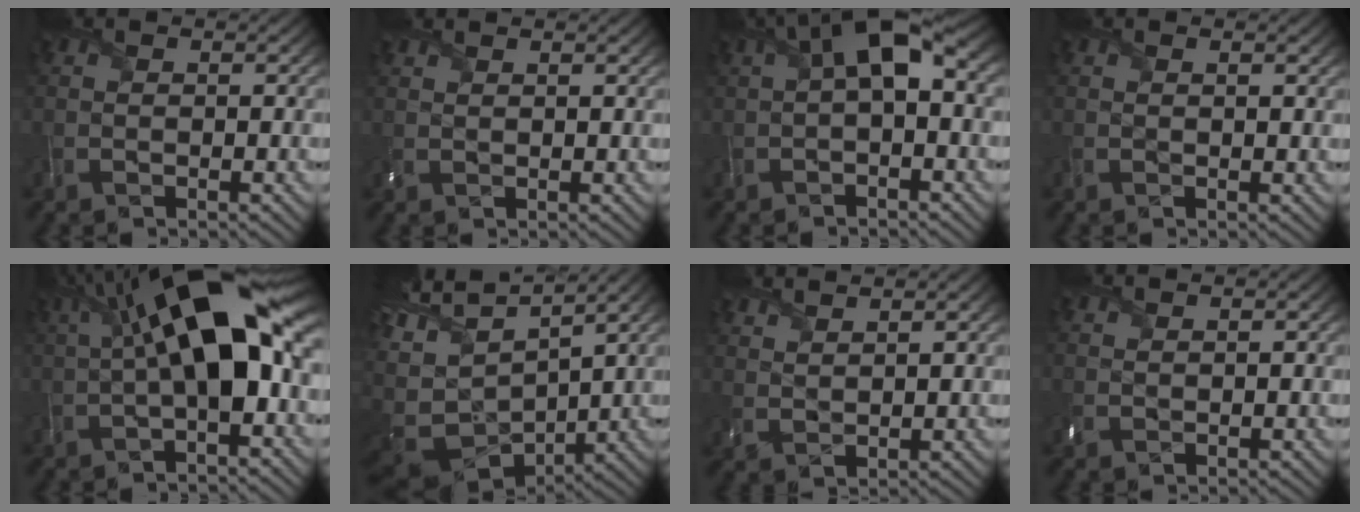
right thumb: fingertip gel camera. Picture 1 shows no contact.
{"total": 1.0, "force": [1.0, -0.1, 0.3], "torque": [-0.016, 0.002, 0.022]}
{"total": 7.4, "force": [1.7, 3.0, 6.5], "torque": [-0.114, 0.018, 0.021]}
{"total": 0.7, "force": [0.3, -0.1, 0.6], "torque": [-0.013, 0.000, 0.007]}
{"total": 14.0, "force": [2.7, 5.5, 12.5], "torque": [-0.211, 0.021, 0.040]}
{"total": 11.9, "force": [1.7, 6.9, 9.5], "torque": [-0.210, -0.007, 0.072]}
{"total": 4.5, "force": [4.0, 0.7, 2.0], "torque": [-0.046, -0.002, 0.076]}
{"total": 1.6, "force": [1.5, 0.1, 0.6], "torque": [-0.022, 0.003, 0.035]}